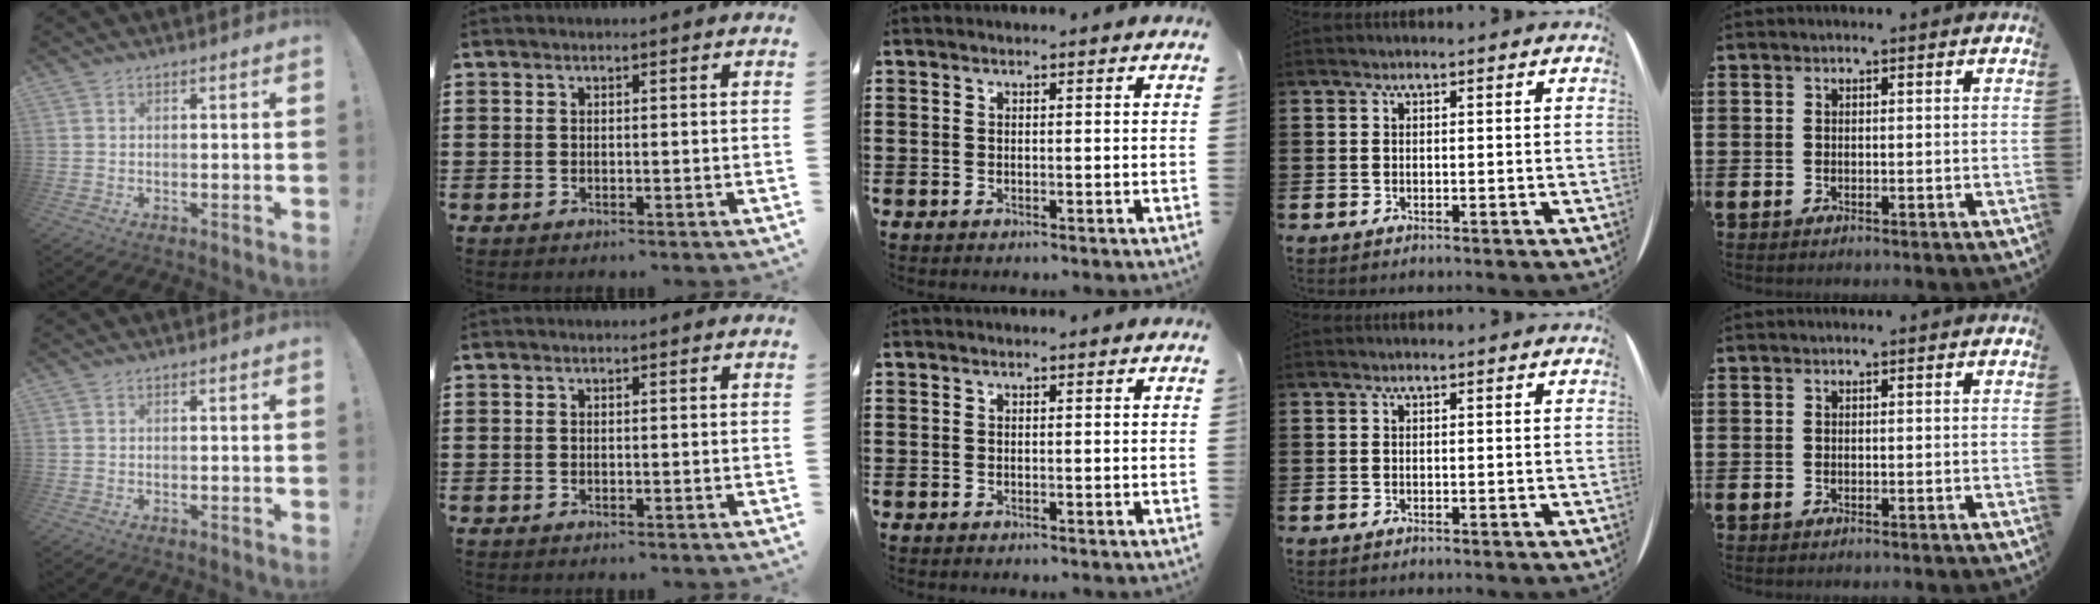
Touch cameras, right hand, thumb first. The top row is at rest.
{}